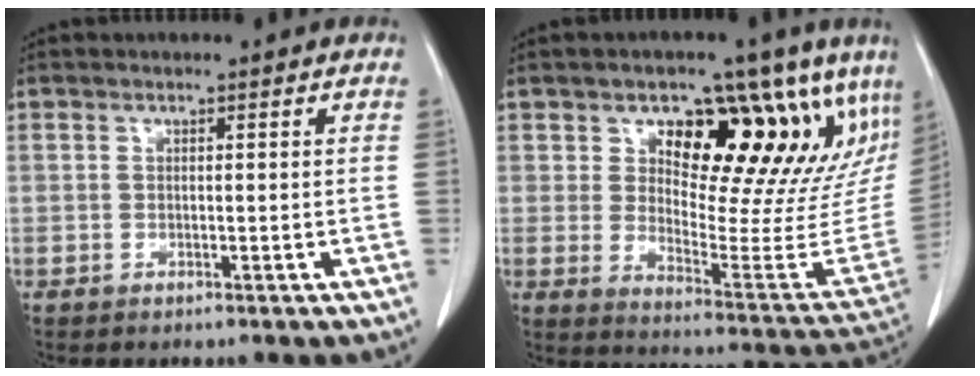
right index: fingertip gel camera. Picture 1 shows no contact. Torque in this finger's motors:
{"motor_torque": [0.90, 1.00, 0.26, 0.10]}